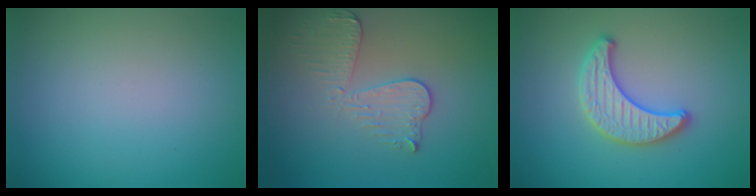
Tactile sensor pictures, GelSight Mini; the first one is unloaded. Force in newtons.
{"total": 3.4, "press": 3.0, "slide": 1.6}
{"total": 3.4, "press": 3.3, "slide": 0.5}